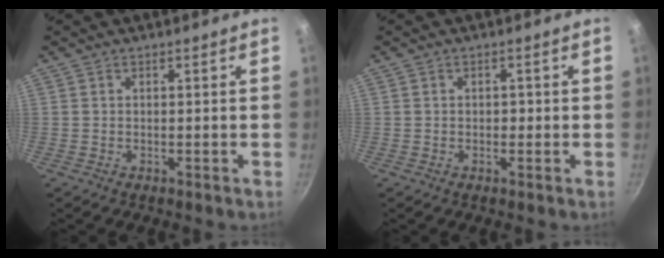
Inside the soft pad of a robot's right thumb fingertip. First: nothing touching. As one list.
[{"total": 1.2, "force": [-0.1, 1.0, 0.8], "torque": [-0.006, 0.005, -0.002]}]